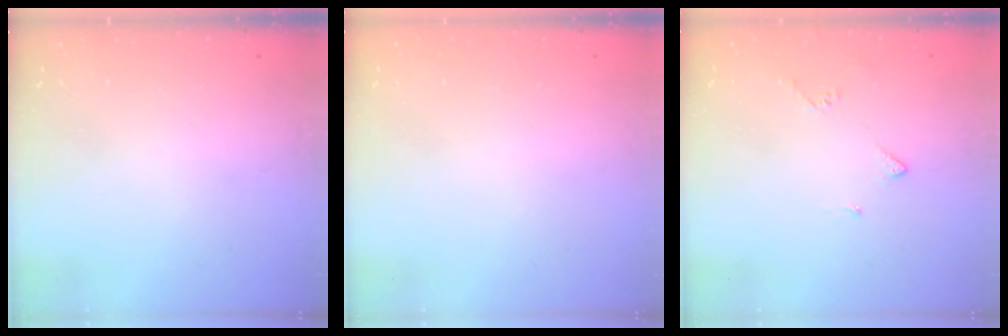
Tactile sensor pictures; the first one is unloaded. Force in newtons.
{"total": 2.0, "press": 2.0, "slide": 0.1}
{"total": 3.2, "press": 3.1, "slide": 0.7}